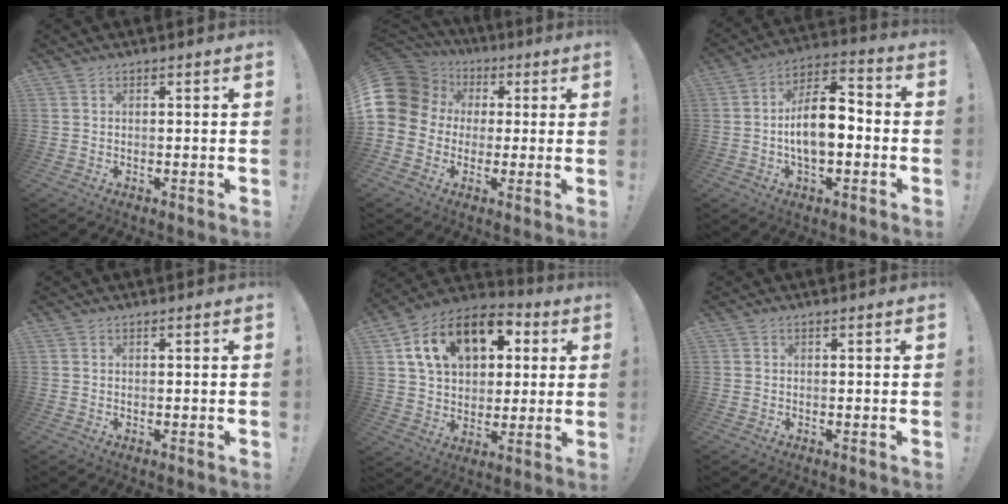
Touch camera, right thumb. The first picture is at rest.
{"total": 14.1, "force": [2.2, 12.2, 6.7], "torque": [-0.130, 0.004, 0.049]}
{"total": 12.7, "force": [-2.1, 6.7, 10.6], "torque": [-0.190, 0.012, -0.040]}
{"total": 0.0}
{"total": 17.4, "force": [7.4, 11.7, 10.6], "torque": [-0.172, -0.016, 0.137]}
{"total": 0.0}